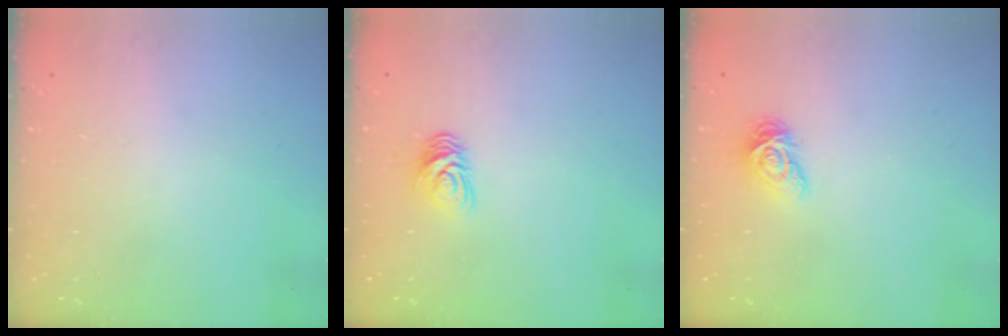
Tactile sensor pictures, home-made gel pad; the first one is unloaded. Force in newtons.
{"total": 6.6, "press": 6.6, "slide": 0.7}
{"total": 5.7, "press": 5.7, "slide": 0.2}